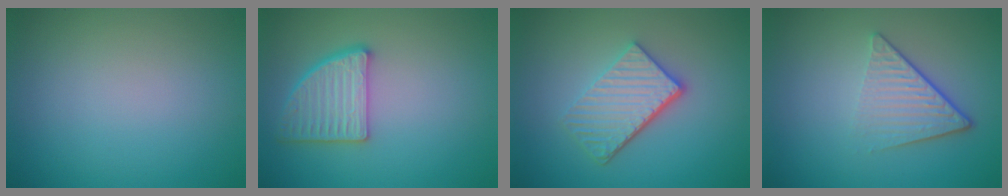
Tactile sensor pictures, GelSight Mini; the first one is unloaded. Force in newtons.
{"total": 4.2, "press": 3.9, "slide": 1.6}
{"total": 4.6, "press": 3.5, "slide": 2.9}
{"total": 4.6, "press": 2.9, "slide": 3.6}